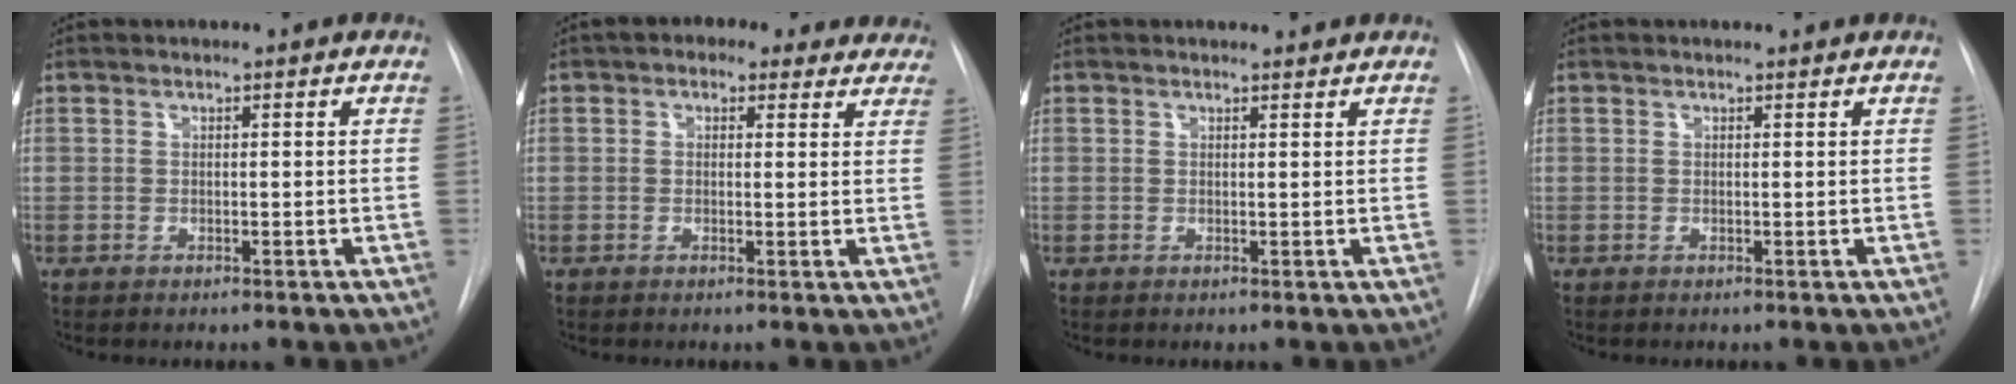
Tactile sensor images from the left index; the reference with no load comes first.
{"total": 8.7, "force": [6.6, 4.6, 3.3], "torque": [-0.016, 0.027, 0.067]}
{"total": 1.1, "force": [1.1, 0.0, -0.1], "torque": [-0.007, -0.001, 0.015]}
{"total": 0.5, "force": [0.5, 0.0, 0.0], "torque": [-0.004, 0.002, 0.007]}